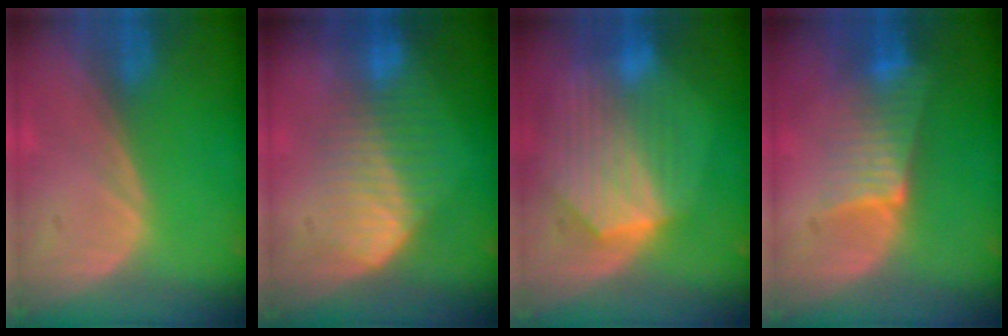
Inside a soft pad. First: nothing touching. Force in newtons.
{"total": 6.8, "press": 6.7, "slide": 1.4}
{"total": 9.8, "press": 8.6, "slide": 4.7}
{"total": 6.5, "press": 5.8, "slide": 3.0}